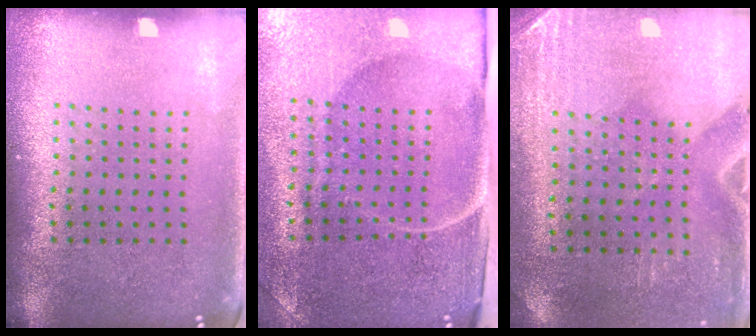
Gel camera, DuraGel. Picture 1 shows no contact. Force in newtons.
{"total": 4.9, "press": 4.0, "slide": 2.8}
{"total": 2.9, "press": 2.5, "slide": 1.4}